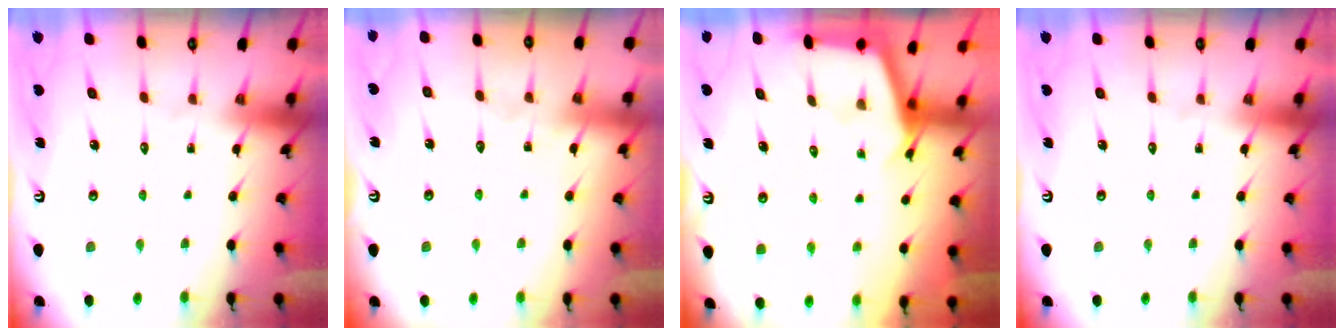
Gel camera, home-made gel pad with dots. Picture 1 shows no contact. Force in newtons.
{"total": 4.8, "press": 4.7, "slide": 0.6}
{"total": 2.9, "press": 2.9, "slide": 0.3}
{"total": 0.0}